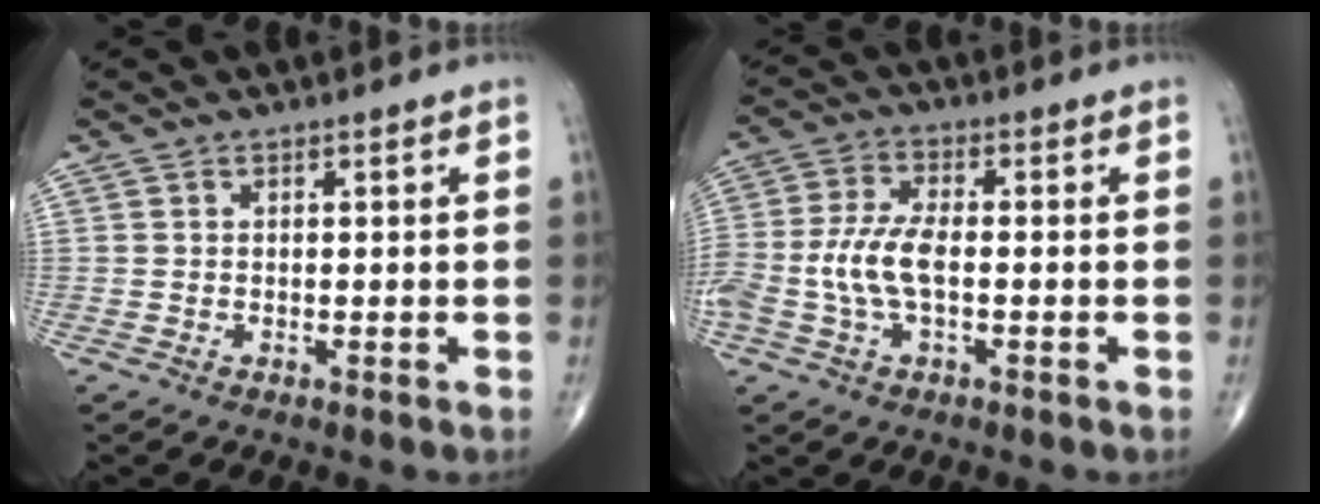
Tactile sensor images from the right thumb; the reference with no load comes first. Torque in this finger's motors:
{"motor_torque": [0.33, 0.12, 0.64, 0.25, 0.13]}